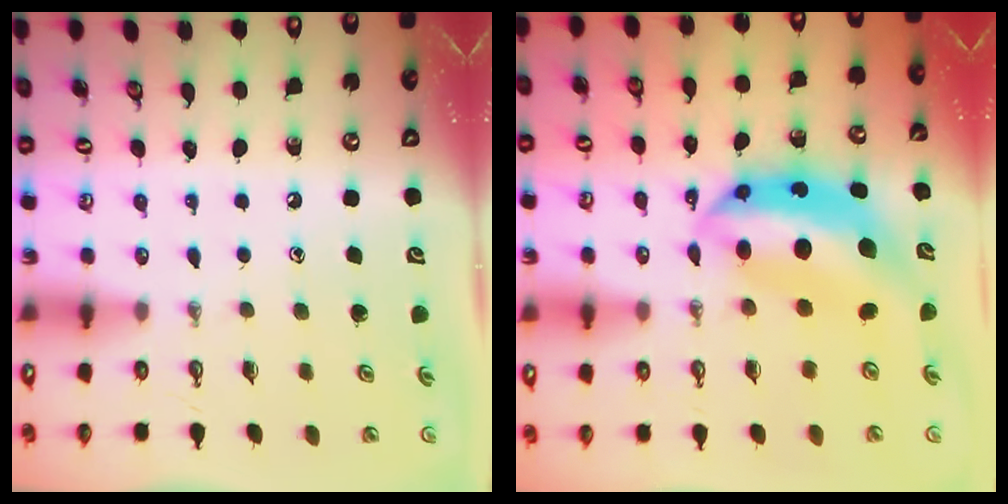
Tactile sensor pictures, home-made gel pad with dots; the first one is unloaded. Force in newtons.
{"total": 10.2, "press": 10.2, "slide": 1.0}